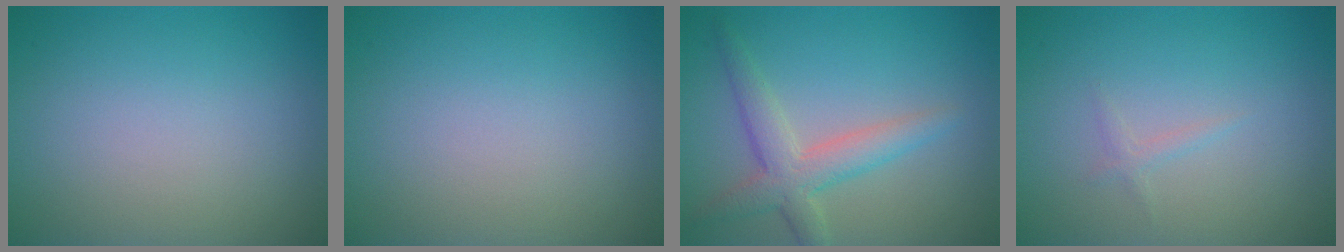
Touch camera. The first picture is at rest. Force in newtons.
{"total": 0.0}
{"total": 3.9, "press": 3.8, "slide": 0.1}
{"total": 0.7, "press": 0.7, "slide": 0.0}